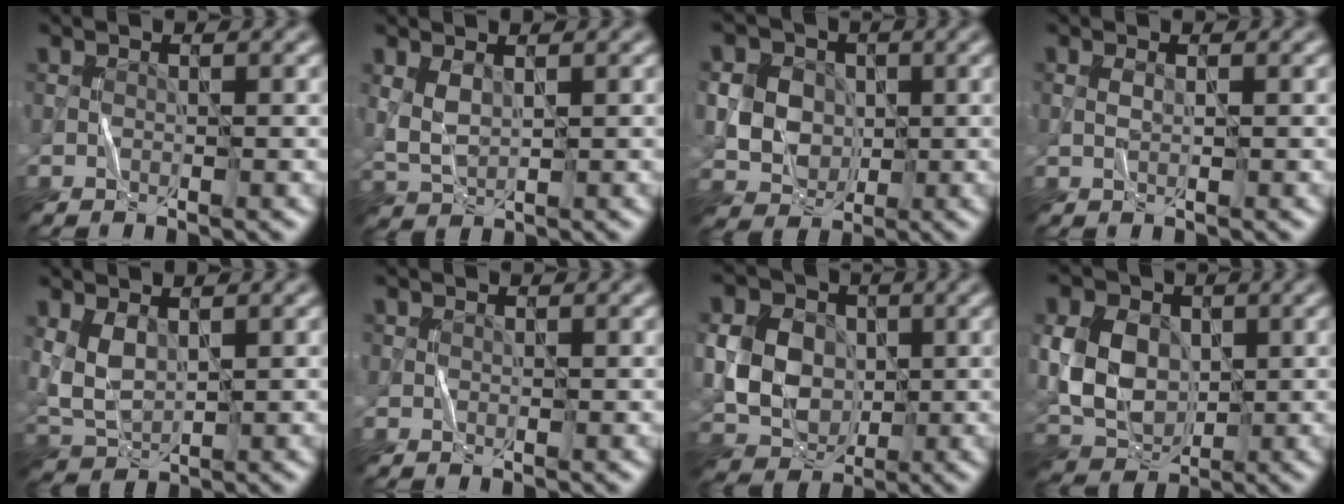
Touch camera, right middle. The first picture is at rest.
{"total": 2.3, "force": [0.9, 1.2, 1.7], "torque": [-0.044, -0.002, 0.025]}
{"total": 7.2, "force": [0.9, 6.3, 3.3], "torque": [-0.060, 0.020, 0.008]}
{"total": 0.9, "force": [0.2, 0.3, 0.8], "torque": [-0.019, 0.001, 0.002]}
{"total": 3.3, "force": [1.1, 1.9, 2.5], "torque": [-0.060, -0.003, 0.027]}
{"total": 0.7, "force": [0.0, 0.7, 0.0], "torque": [0.006, 0.000, -0.004]}
{"total": 7.5, "force": [0.1, 6.2, 4.2], "torque": [-0.077, 0.001, -0.004]}
{"total": 7.0, "force": [0.5, 5.4, 4.5], "torque": [-0.100, -0.002, 0.002]}